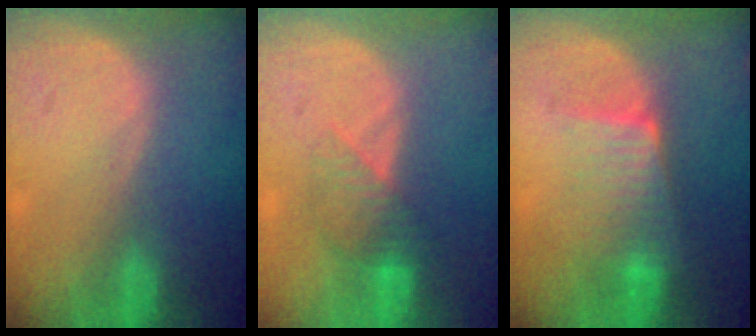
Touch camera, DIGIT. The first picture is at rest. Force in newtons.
{"total": 4.0, "press": 4.0, "slide": 0.6}
{"total": 6.4, "press": 5.7, "slide": 2.9}